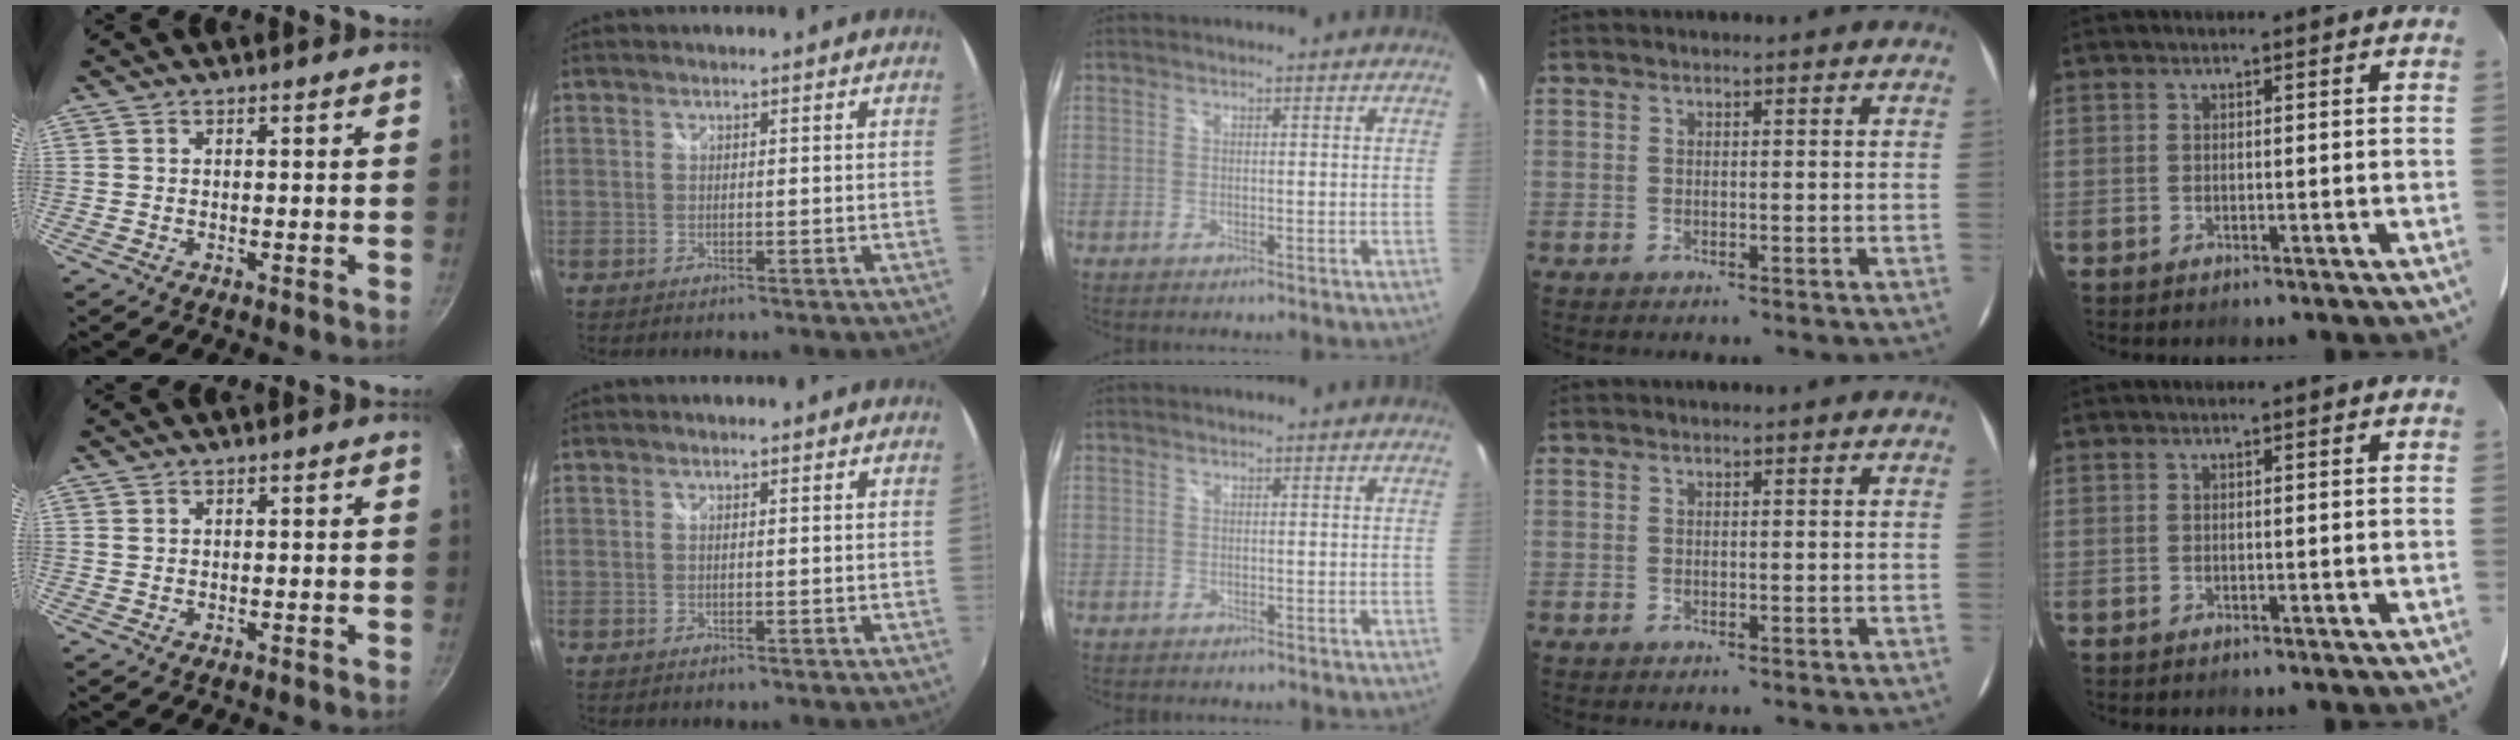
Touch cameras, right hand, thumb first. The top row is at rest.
{"middle": {"total": 0.6, "force": [-0.4, 0.4, -0.2], "torque": [0.000, 0.000, -0.010]}}